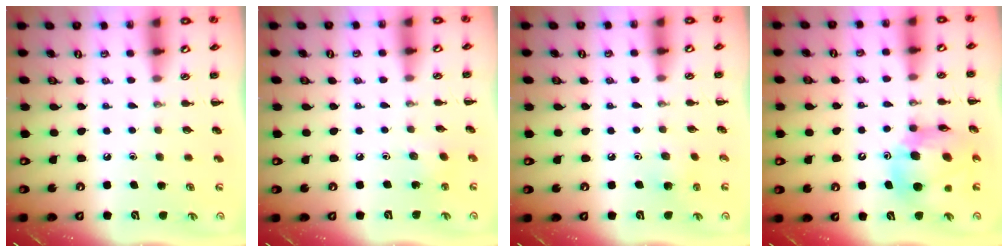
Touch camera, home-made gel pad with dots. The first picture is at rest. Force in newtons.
{"total": 2.4, "press": 2.3, "slide": 0.6}
{"total": 4.9, "press": 4.6, "slide": 1.4}
{"total": 13.0, "press": 12.2, "slide": 4.4}